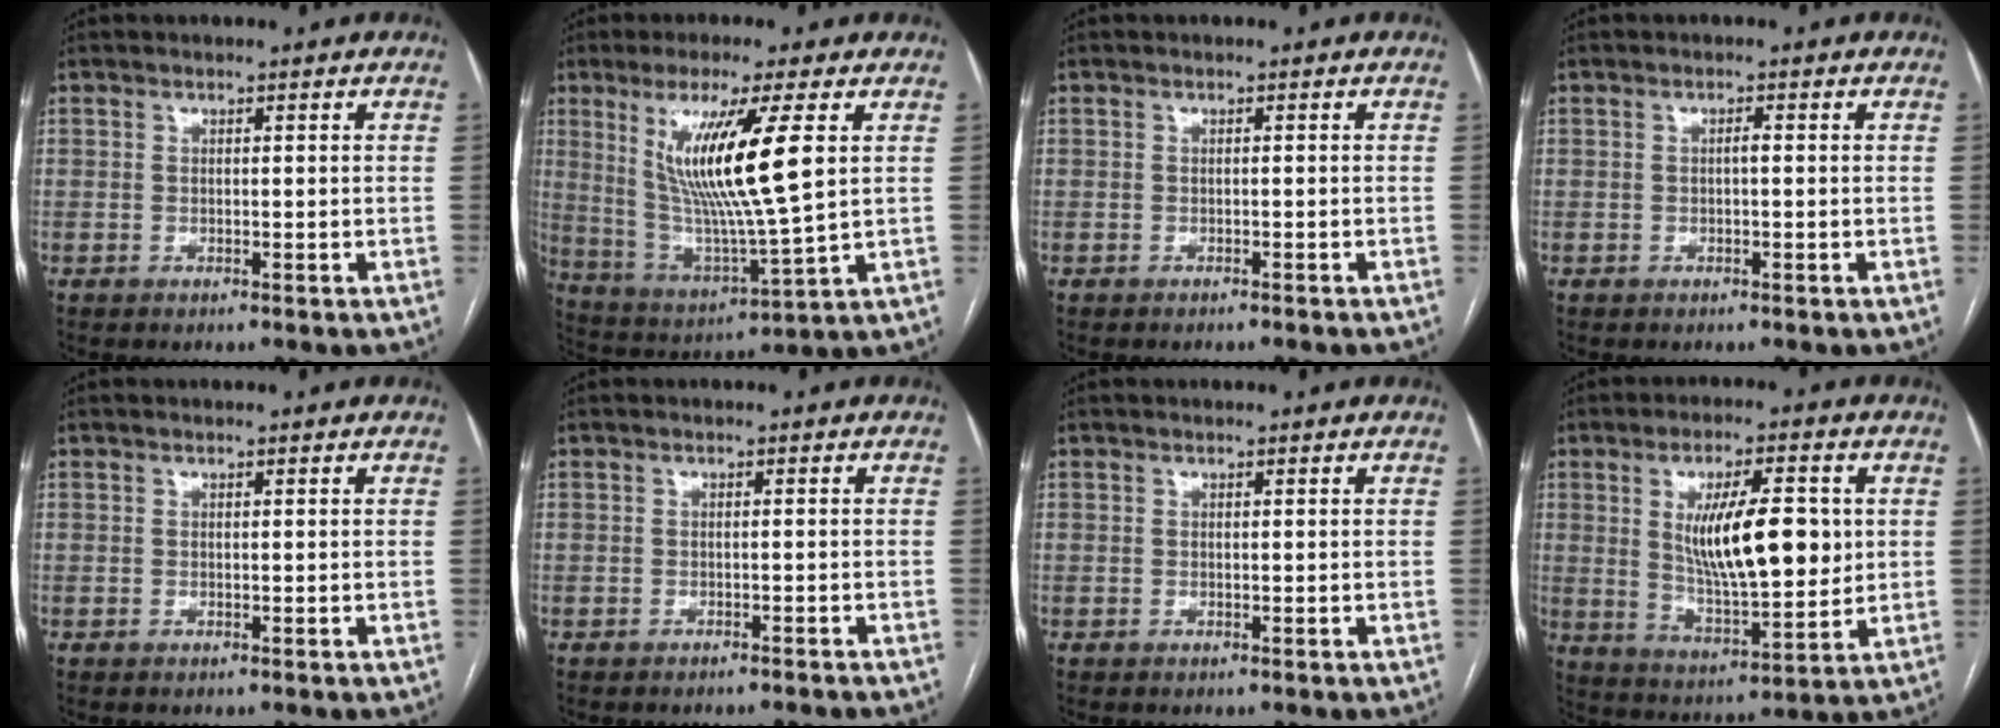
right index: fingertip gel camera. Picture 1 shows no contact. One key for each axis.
{"total": 15.4, "fx": 4.2, "fy": -0.1, "fz": 14.8, "tx": -0.294, "ty": -0.020, "tz": 0.083}
{"total": 2.0, "fx": -1.8, "fy": 0.2, "fz": 0.8, "tx": -0.013, "ty": -0.001, "tz": -0.020}
{"total": 0.8, "fx": -0.1, "fy": 0.1, "fz": 0.8, "tx": -0.013, "ty": 0.002, "tz": -0.001}
{"total": 0.0}
{"total": 3.9, "fx": -3.6, "fy": 0.5, "fz": 1.3, "tx": -0.020, "ty": -0.003, "tz": -0.042}
{"total": 0.0}
{"total": 13.6, "fx": 2.5, "fy": 3.7, "fz": 12.8, "tx": -0.227, "ty": -0.003, "tz": 0.048}